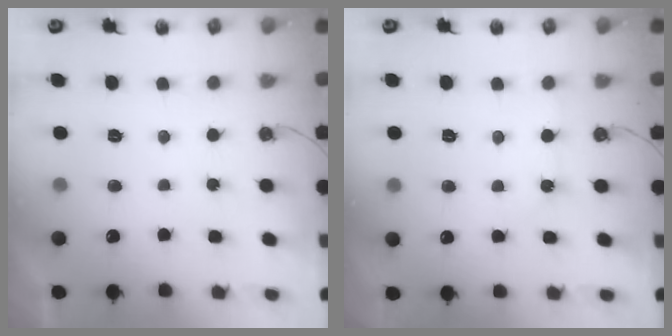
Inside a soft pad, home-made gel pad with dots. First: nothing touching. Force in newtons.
{"total": 3.0, "press": 3.0, "slide": 0.4}